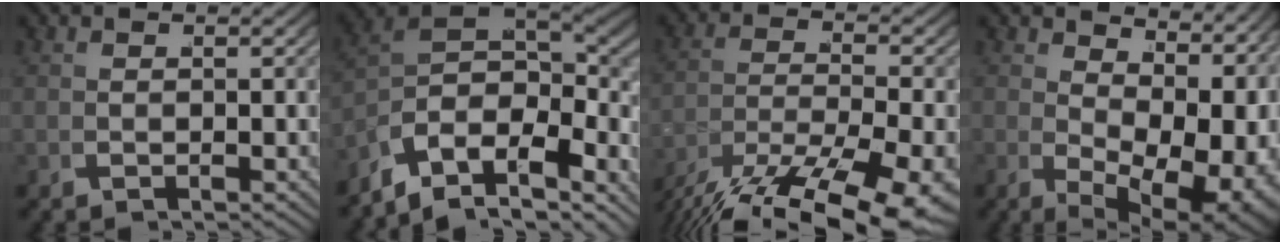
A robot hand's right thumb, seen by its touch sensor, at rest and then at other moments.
{"total": 14.4, "force": [-3.2, 9.3, 10.5], "torque": [-0.222, -0.049, -0.026]}
{"total": 11.5, "force": [-6.3, 5.6, 7.8], "torque": [-0.149, -0.053, -0.077]}
{"total": 11.8, "force": [-0.3, 7.0, 9.5], "torque": [-0.145, -0.036, 0.020]}